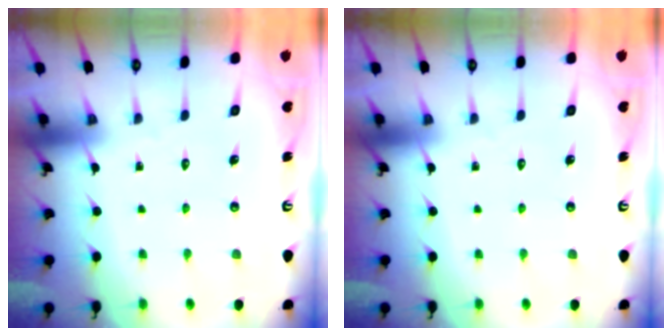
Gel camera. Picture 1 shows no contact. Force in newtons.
{"total": 0.0}